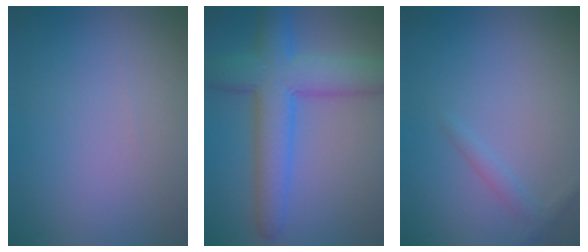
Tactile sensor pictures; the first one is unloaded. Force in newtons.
{"total": 7.7, "press": 7.7, "slide": 0.2}
{"total": 1.1, "press": 1.1, "slide": 0.0}